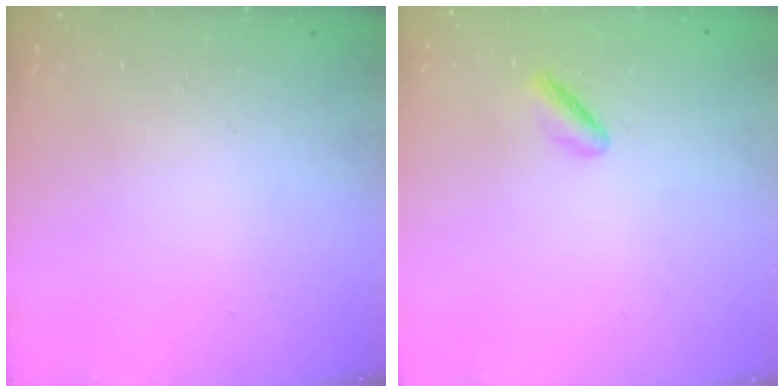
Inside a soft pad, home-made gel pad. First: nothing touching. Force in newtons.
{"total": 1.7, "press": 1.4, "slide": 1.0}